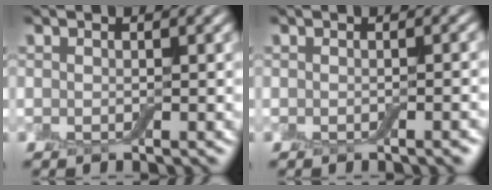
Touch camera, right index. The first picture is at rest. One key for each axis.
{"total": 1.8, "fx": -0.5, "fy": 0.6, "fz": 1.6, "tx": -0.008, "ty": 0.002, "tz": -0.003}